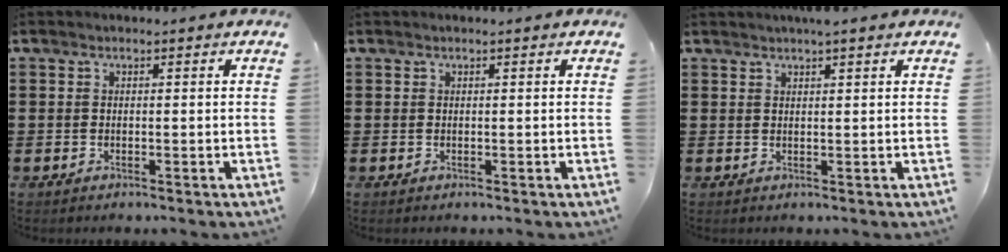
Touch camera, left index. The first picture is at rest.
{"total": 0.0}
{"total": 1.9, "force": [1.5, 0.0, 1.1], "torque": [-0.024, 0.001, 0.028]}